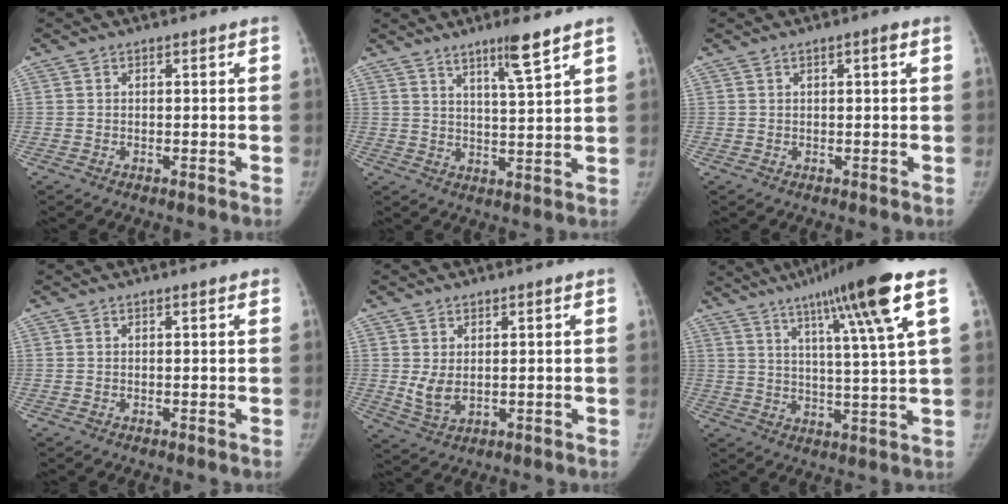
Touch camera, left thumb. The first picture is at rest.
{"total": 6.9, "force": [4.8, 0.0, 4.9], "torque": [-0.080, -0.035, 0.083]}
{"total": 1.7, "force": [0.7, 0.3, 1.5], "torque": [-0.022, 0.002, 0.010]}
{"total": 0.5, "force": [0.3, 0.1, 0.4], "torque": [-0.007, 0.000, 0.003]}
{"total": 4.2, "force": [0.5, 2.6, 3.2], "torque": [-0.056, -0.010, 0.020]}
{"total": 17.2, "force": [9.1, 0.1, 14.6], "torque": [-0.223, -0.023, 0.138]}